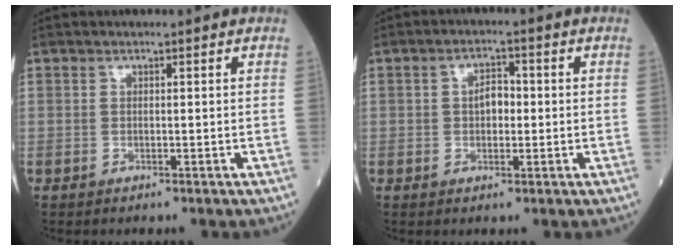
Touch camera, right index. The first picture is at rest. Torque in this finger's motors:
{"motor_torque": [0.04, 0.02, 0.06, 0.03]}